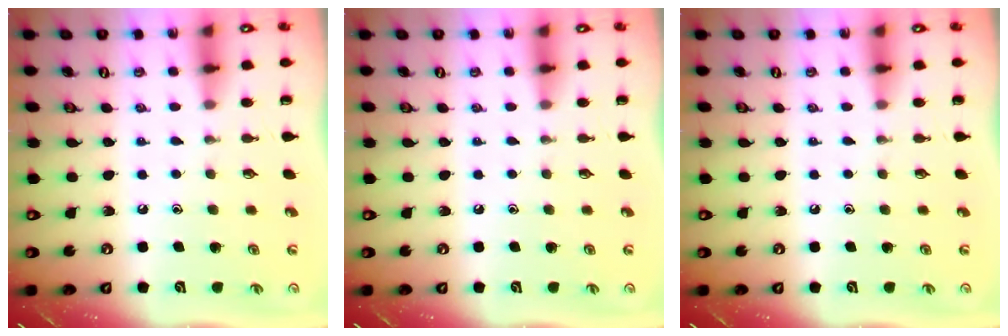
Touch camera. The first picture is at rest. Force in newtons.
{"total": 0.0}
{"total": 0.0}